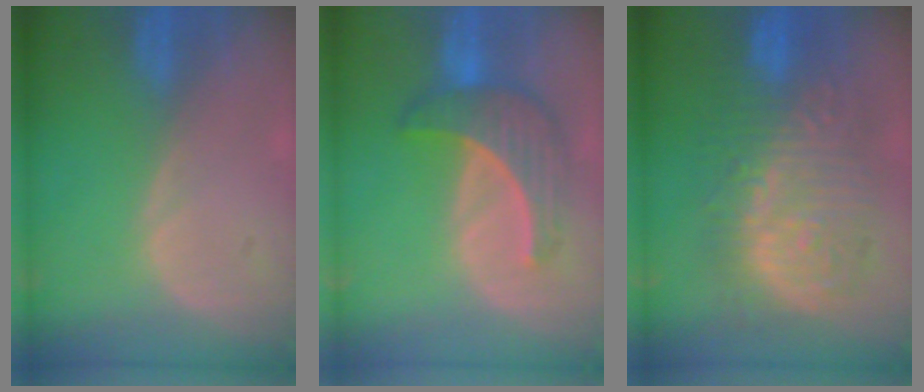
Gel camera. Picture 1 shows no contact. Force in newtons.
{"total": 6.9, "press": 6.8, "slide": 1.0}
{"total": 13.0, "press": 12.9, "slide": 1.5}